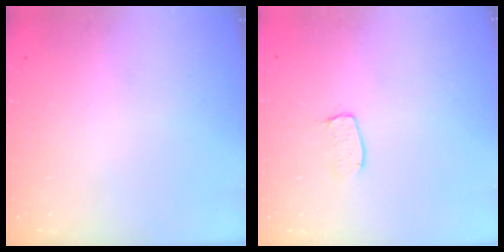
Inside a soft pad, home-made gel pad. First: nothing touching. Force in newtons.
{"total": 4.8, "press": 4.8, "slide": 0.3}